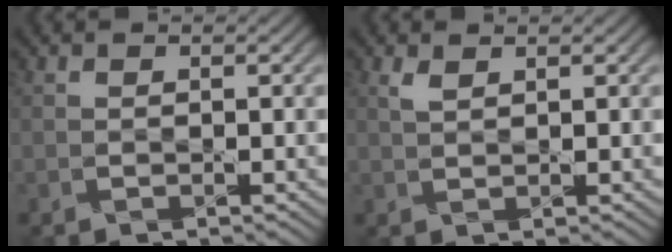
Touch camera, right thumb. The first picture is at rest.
{"total": 1.4, "force": [1.1, 0.3, 0.9], "torque": [-0.028, 0.005, 0.023]}